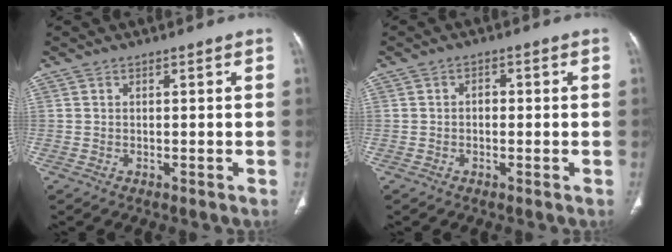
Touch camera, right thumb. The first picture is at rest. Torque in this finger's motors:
{"motor_torque": [-0.74, -0.03, -0.10, 0.44, 0.08]}